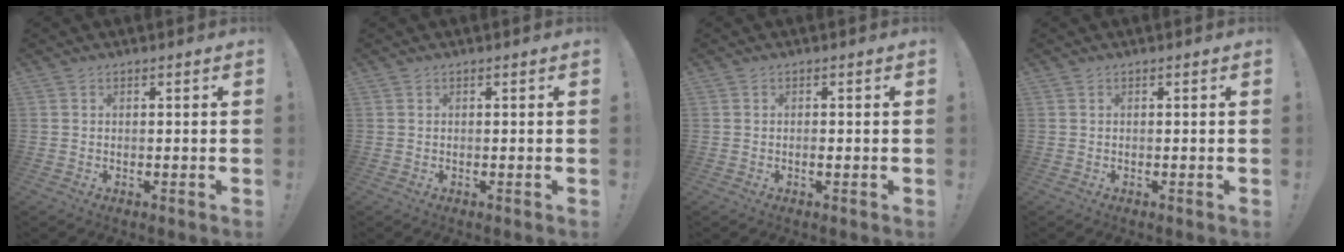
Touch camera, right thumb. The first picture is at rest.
{"total": 0.0}
{"total": 1.0, "force": [-0.5, 0.3, 0.8], "torque": [-0.008, -0.002, -0.010]}
{"total": 0.0}